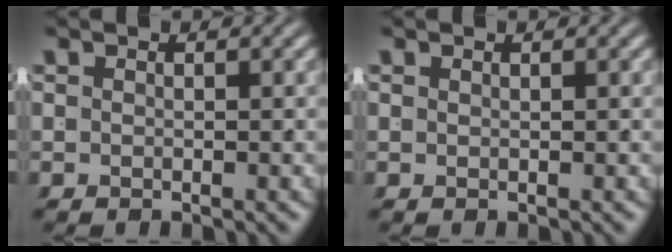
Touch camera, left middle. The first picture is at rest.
{"total": 0.6, "force": [0.2, -0.6, -0.1], "torque": [0.009, -0.001, 0.006]}